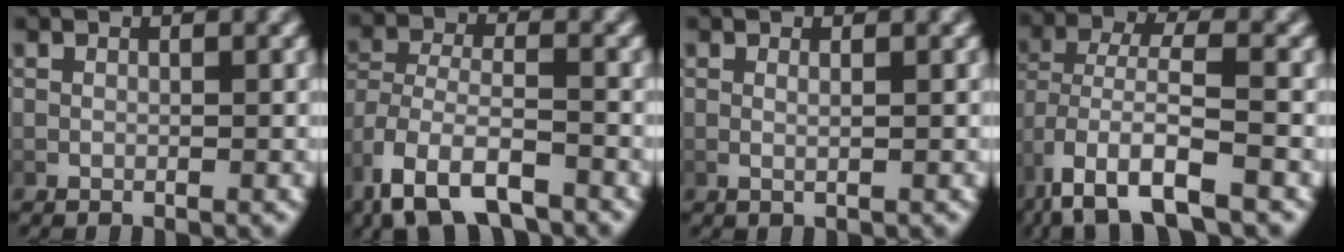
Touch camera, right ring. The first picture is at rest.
{"total": 5.5, "force": [-3.2, 3.0, 3.4], "torque": [-0.092, -0.041, -0.033]}
{"total": 0.7, "force": [0.3, -0.1, 0.6], "torque": [-0.010, -0.005, 0.007]}
{"total": 6.3, "force": [-3.1, 2.7, 4.7], "torque": [-0.110, -0.028, -0.030]}